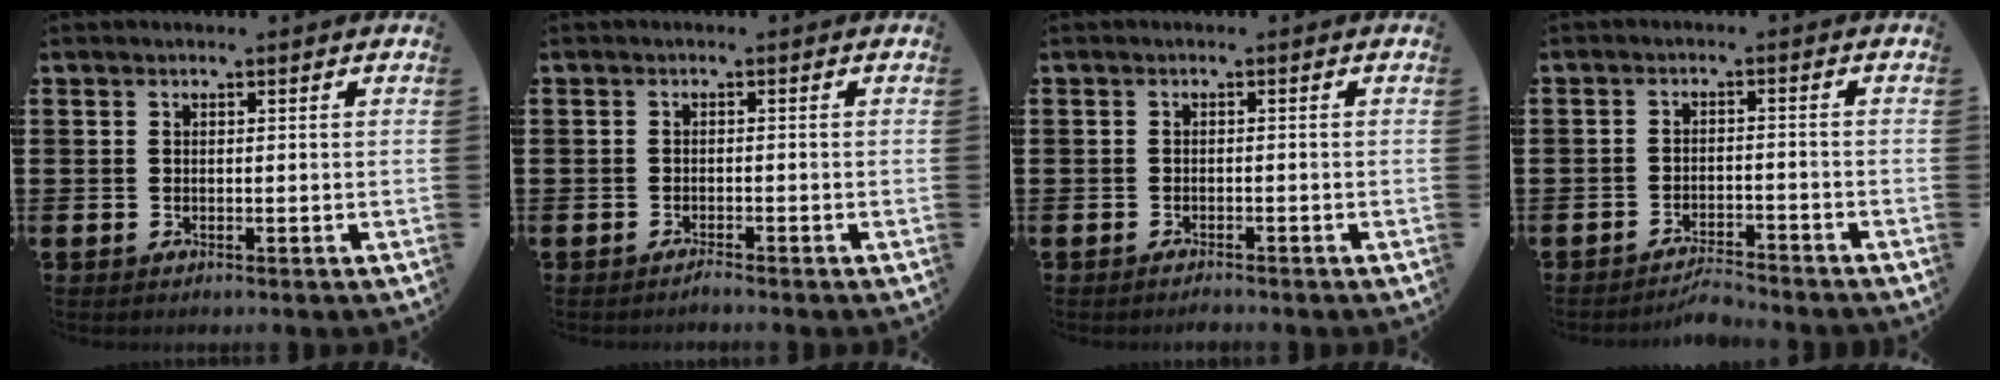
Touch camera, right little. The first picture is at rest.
{"total": 0.8, "force": [-0.8, -0.1, 0.2], "torque": [-0.005, -0.004, -0.015]}
{"total": 0.8, "force": [-0.8, 0.1, 0.2], "torque": [0.002, -0.006, -0.018]}
{"total": 2.6, "force": [-2.6, 0.0, 0.2], "torque": [-0.009, 0.004, -0.055]}